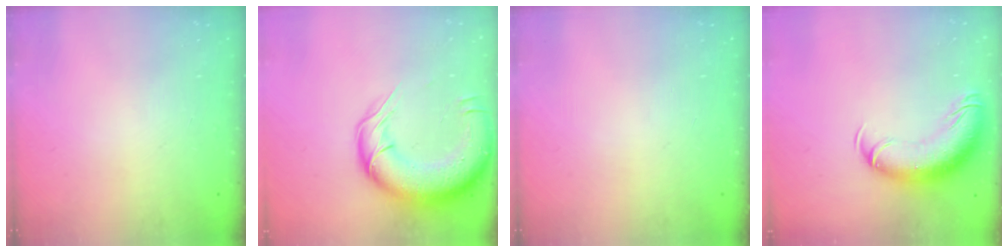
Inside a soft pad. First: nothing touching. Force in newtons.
{"total": 19.7, "press": 19.1, "slide": 4.6}
{"total": 0.0}
{"total": 14.6, "press": 14.3, "slide": 3.2}